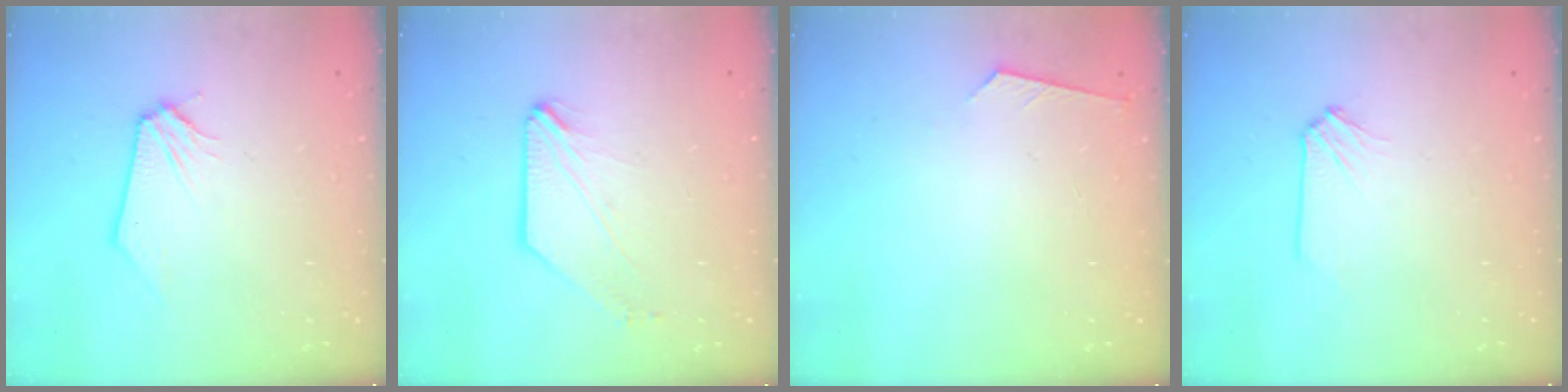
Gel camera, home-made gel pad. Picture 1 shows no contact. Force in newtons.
{"total": 0.0}
{"total": 3.6, "press": 3.6, "slide": 0.5}
{"total": 0.0}